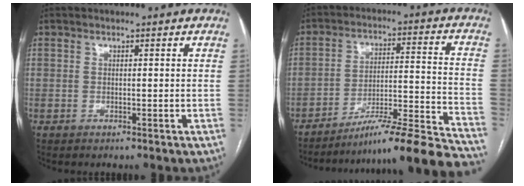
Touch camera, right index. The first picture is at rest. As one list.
[{"total": 22.5, "force": [-20.7, -1.6, 8.8], "torque": [-0.078, 0.007, -0.298]}]